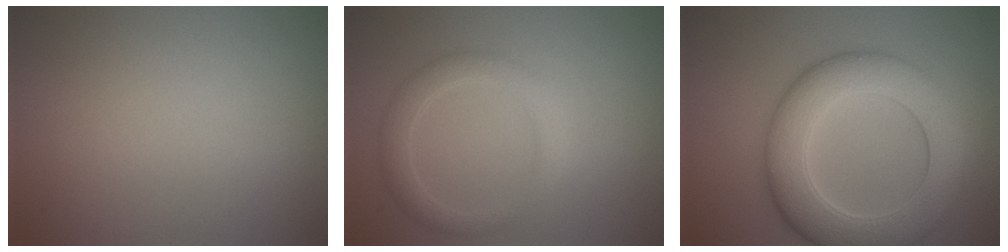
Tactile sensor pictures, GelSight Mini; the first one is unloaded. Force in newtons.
{"total": 2.8, "press": 2.8, "slide": 0.1}
{"total": 9.0, "press": 9.0, "slide": 0.2}